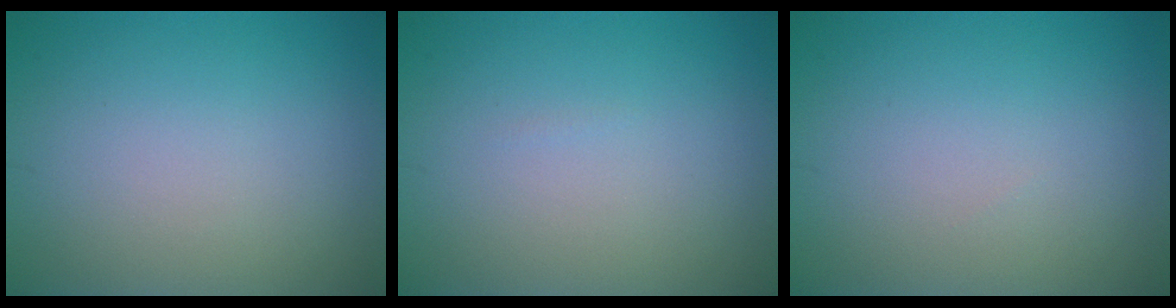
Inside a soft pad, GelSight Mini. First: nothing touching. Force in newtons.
{"total": 0.0}
{"total": 0.0}